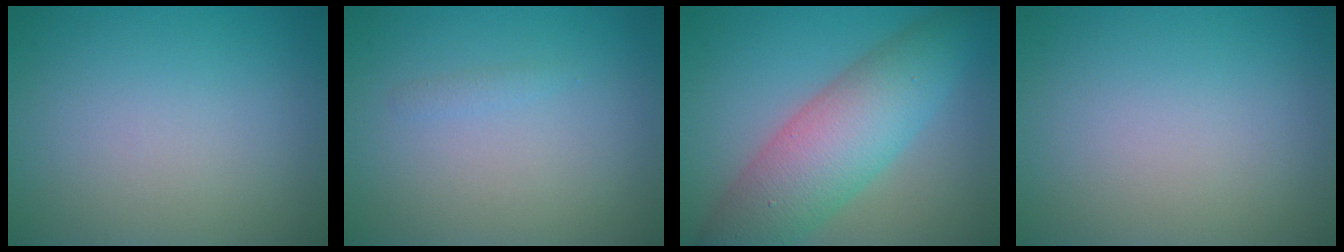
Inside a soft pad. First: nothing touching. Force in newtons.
{"total": 0.6, "press": 0.6, "slide": 0.0}
{"total": 8.0, "press": 8.0, "slide": 0.0}
{"total": 0.0}